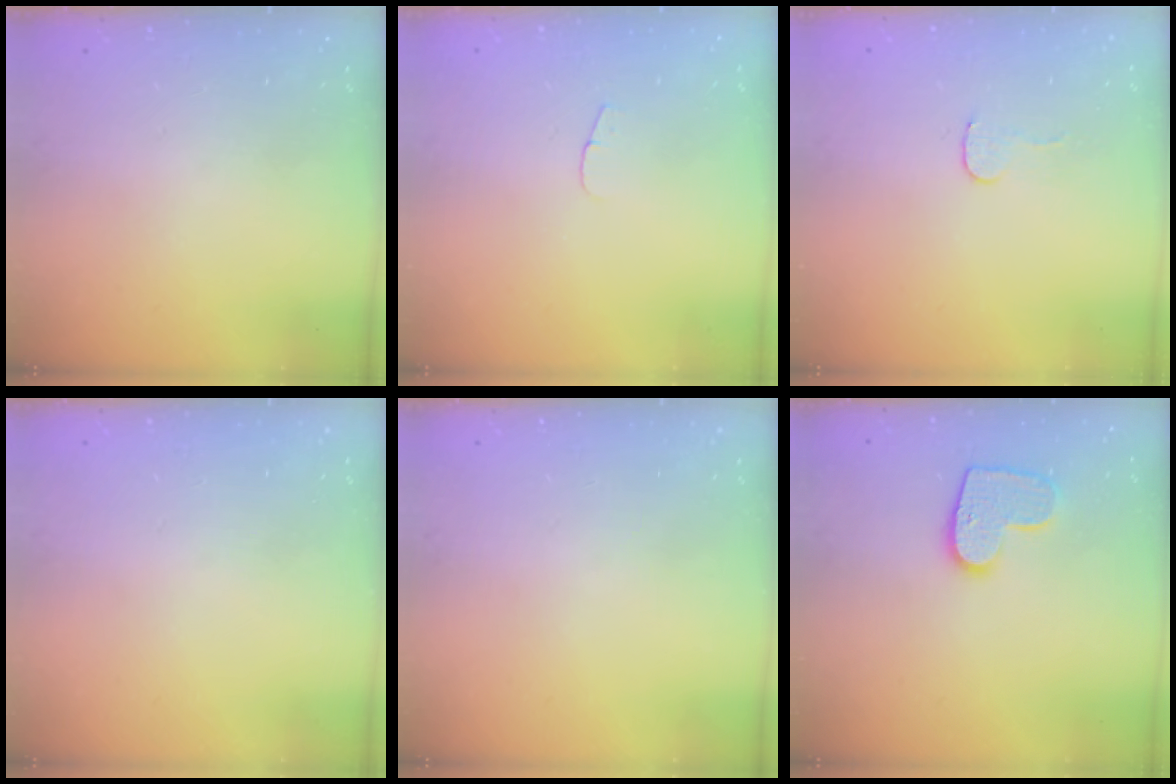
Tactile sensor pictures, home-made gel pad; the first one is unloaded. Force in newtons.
{"total": 3.8, "press": 3.8, "slide": 0.4}
{"total": 4.1, "press": 4.1, "slide": 0.3}
{"total": 0.5, "press": 0.5, "slide": 0.1}
{"total": 0.0}
{"total": 10.3, "press": 10.3, "slide": 0.4}